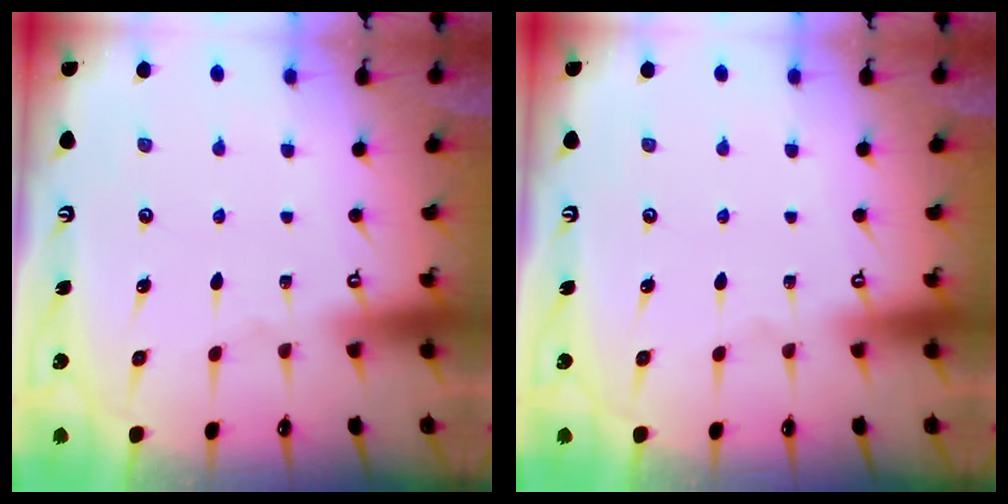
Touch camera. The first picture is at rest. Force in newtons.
{"total": 0.0}